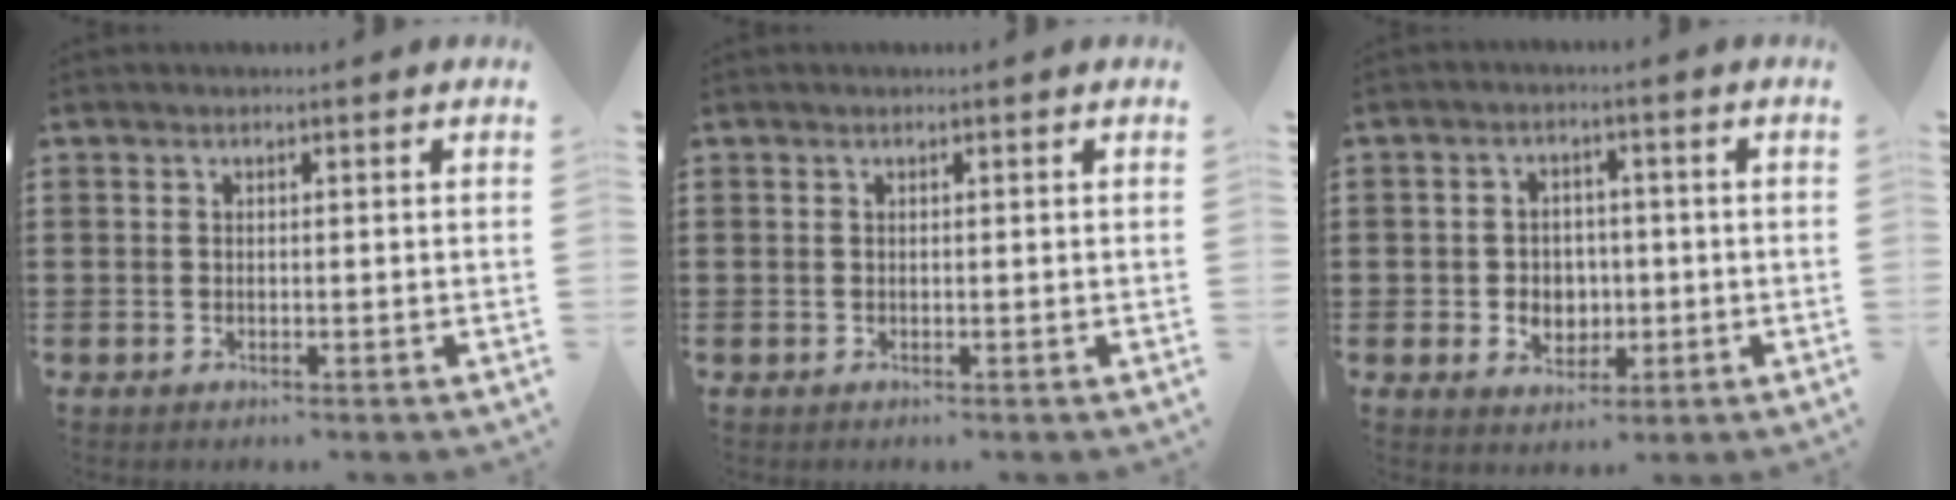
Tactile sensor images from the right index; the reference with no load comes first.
{"total": 0.0}
{"total": 4.1, "force": [-0.6, 3.8, 1.5], "torque": [-0.032, 0.007, -0.015]}